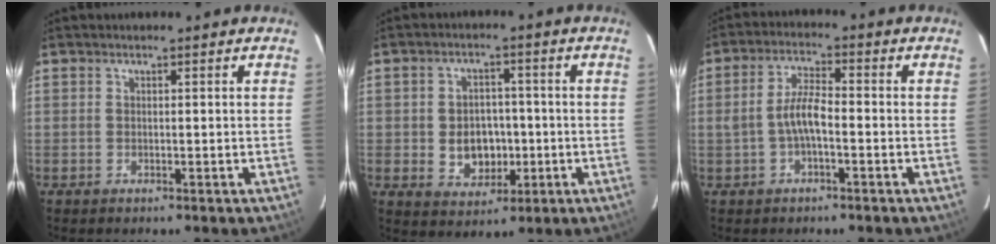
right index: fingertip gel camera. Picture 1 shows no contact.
{"total": 7.4, "force": [-1.1, 6.0, 4.2], "torque": [-0.089, 0.009, -0.003]}
{"total": 5.4, "force": [-1.5, 1.6, 4.9], "torque": [-0.099, 0.011, -0.027]}